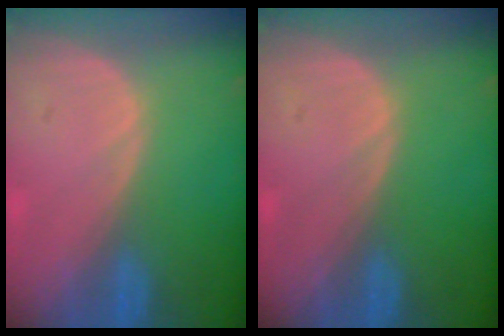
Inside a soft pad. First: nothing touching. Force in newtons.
{"total": 0.0}